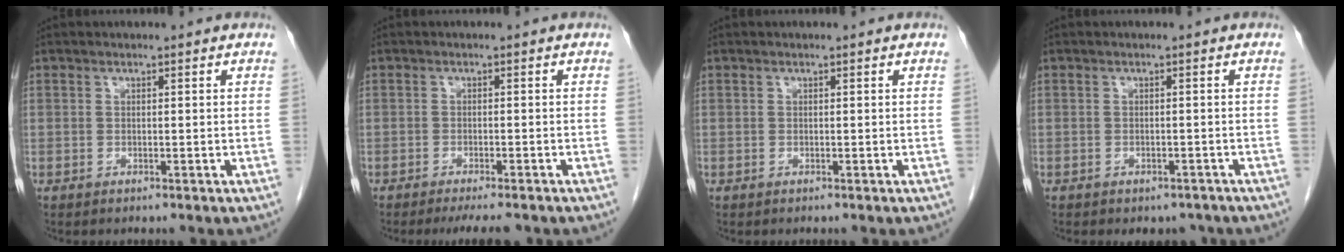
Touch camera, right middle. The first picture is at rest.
{"total": 5.5, "force": [-4.6, 0.8, 2.9], "torque": [-0.031, -0.007, -0.067]}
{"total": 0.0}
{"total": 3.0, "force": [-2.5, 1.6, 0.7], "torque": [-0.001, 0.004, -0.031]}